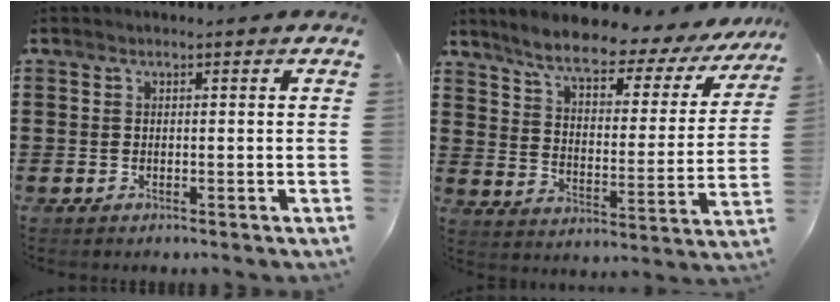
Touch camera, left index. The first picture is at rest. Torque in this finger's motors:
{"motor_torque": [2.14, 0.00, 1.05, 0.21]}